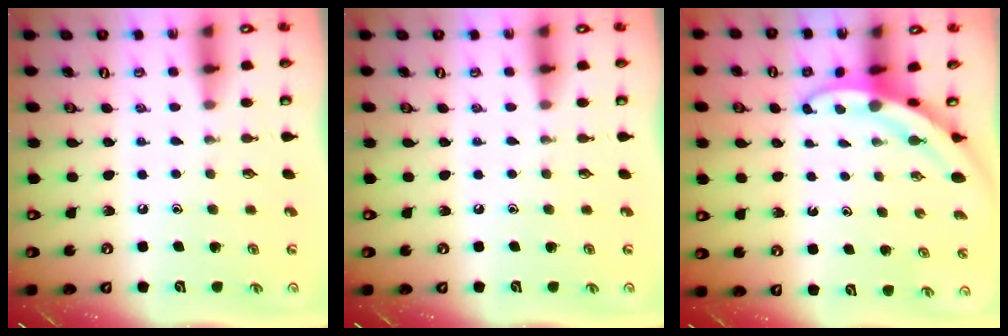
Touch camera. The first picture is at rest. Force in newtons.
{"total": 0.0}
{"total": 3.1, "press": 3.1, "slide": 0.3}